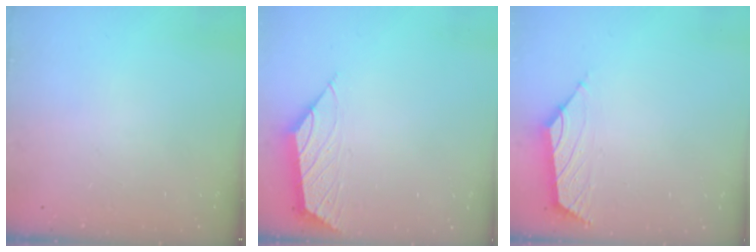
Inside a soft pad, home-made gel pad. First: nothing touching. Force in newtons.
{"total": 1.6, "press": 1.5, "slide": 0.5}
{"total": 1.6, "press": 1.4, "slide": 0.6}